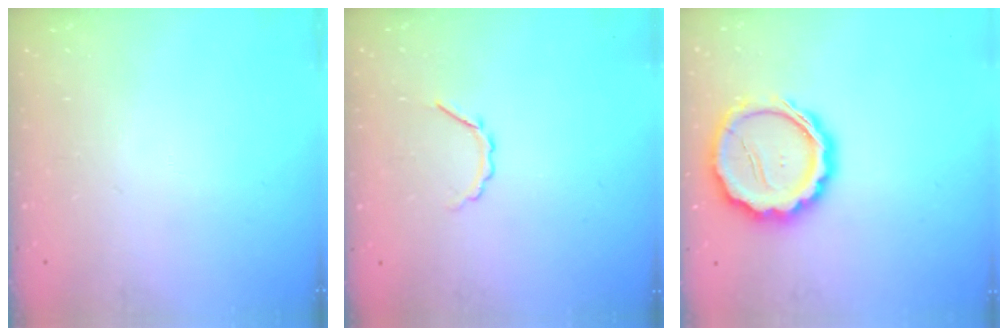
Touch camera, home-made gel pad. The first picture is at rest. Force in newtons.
{"total": 2.9, "press": 2.7, "slide": 1.0}
{"total": 16.7, "press": 16.4, "slide": 3.3}